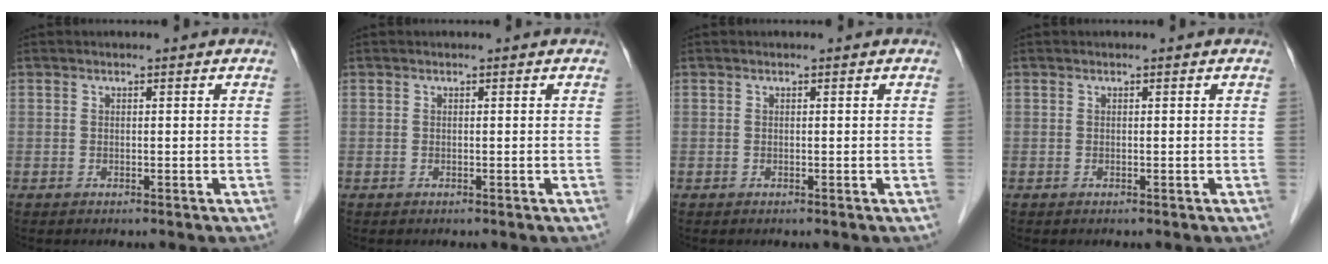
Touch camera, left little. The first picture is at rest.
{"total": 0.0}
{"total": 0.0}
{"total": 0.0}